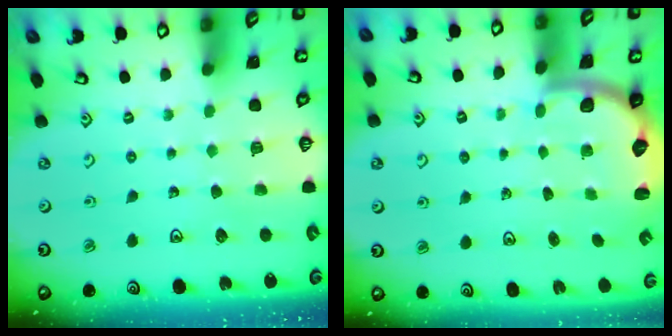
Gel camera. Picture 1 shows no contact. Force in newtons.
{"total": 2.7, "press": 2.1, "slide": 1.7}